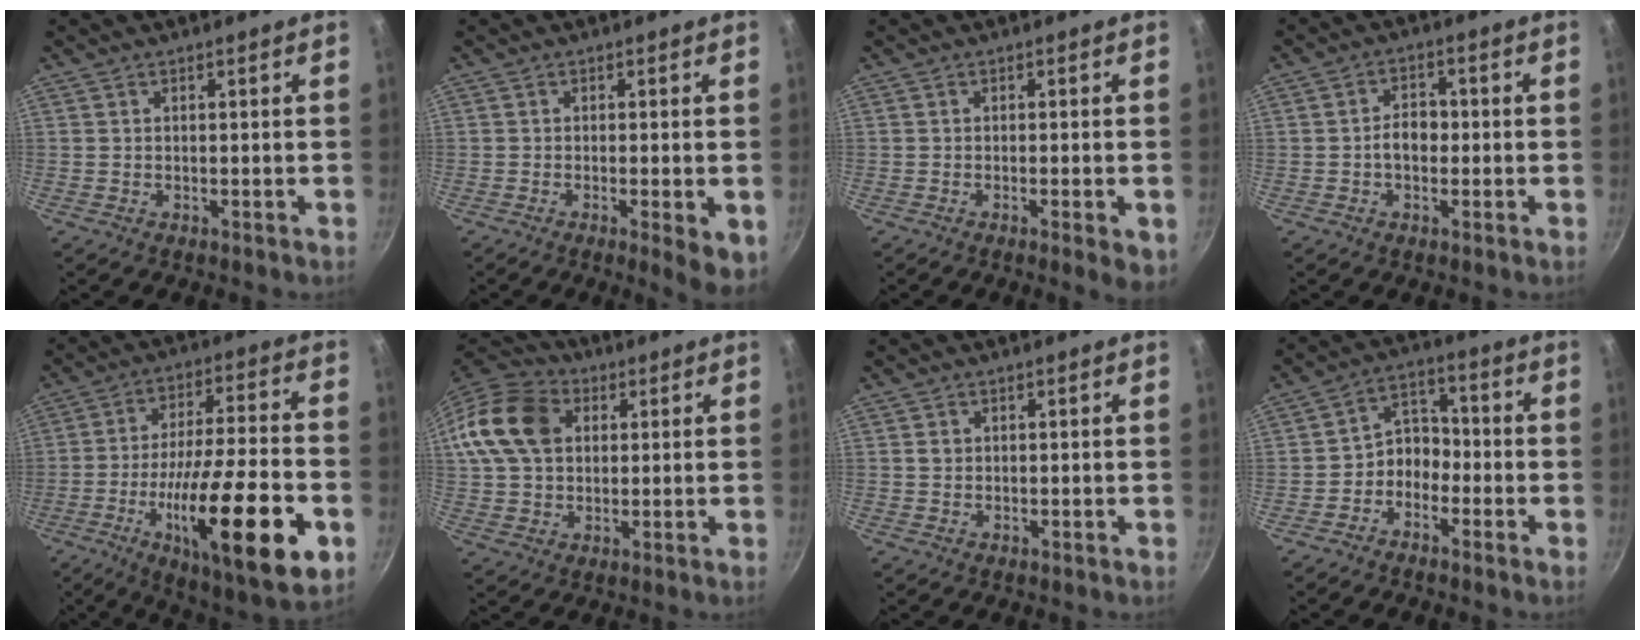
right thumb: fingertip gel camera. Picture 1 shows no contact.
{"total": 6.1, "force": [-1.8, 1.3, 5.6], "torque": [-0.067, -0.004, -0.021]}
{"total": 4.3, "force": [-1.6, 0.9, 3.8], "torque": [-0.052, -0.003, -0.021]}
{"total": 4.6, "force": [-0.6, 3.3, 3.2], "torque": [-0.026, 0.017, -0.013]}
{"total": 25.9, "force": [-9.0, 6.8, 23.3], "torque": [-0.353, 0.021, -0.137]}
{"total": 15.9, "force": [3.9, 11.9, 9.7], "torque": [-0.175, 0.018, 0.059]}
{"total": 1.2, "force": [0.3, 1.1, 0.5], "torque": [-0.004, 0.003, 0.004]}
{"total": 8.5, "force": [-3.0, 6.7, 4.2], "torque": [-0.024, 0.053, -0.070]}